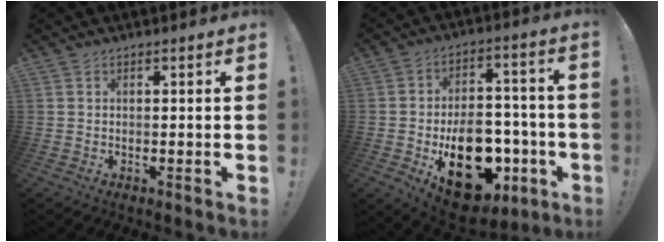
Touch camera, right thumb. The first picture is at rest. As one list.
[{"total": 21.2, "force": [-6.9, 14.2, 14.2], "torque": [-0.188, 0.043, -0.089]}]